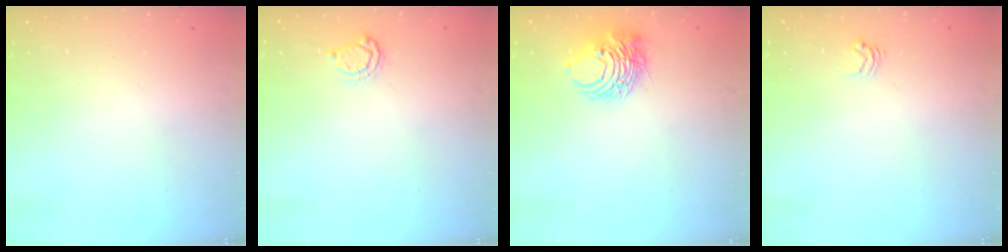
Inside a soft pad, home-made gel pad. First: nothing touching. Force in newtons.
{"total": 4.8, "press": 4.8, "slide": 0.5}
{"total": 9.4, "press": 9.4, "slide": 0.9}
{"total": 2.9, "press": 2.8, "slide": 0.4}